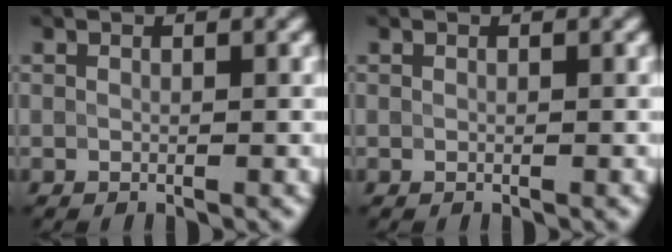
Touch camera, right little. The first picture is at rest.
{"total": 0.0}